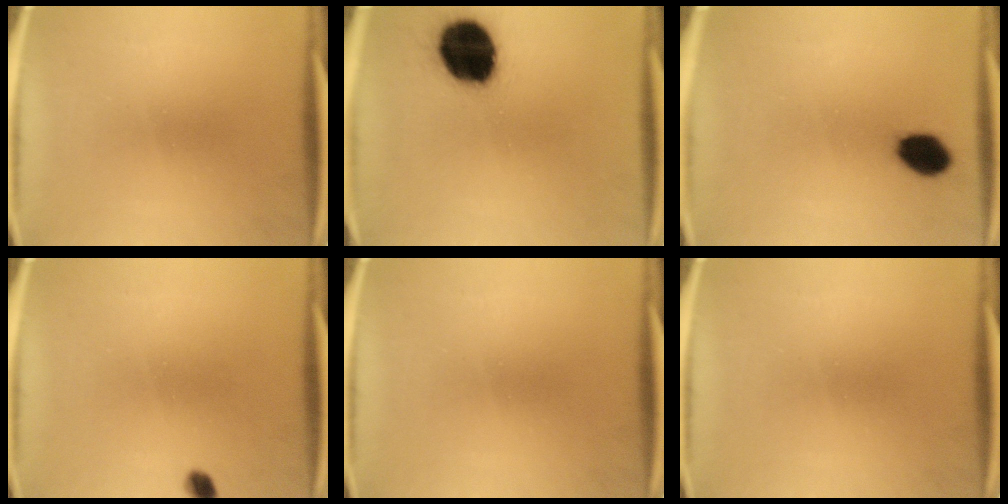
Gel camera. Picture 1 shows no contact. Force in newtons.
{"total": 19.6}
{"total": 6.7}
{"total": 1.8}
{"total": 0.0}
{"total": 0.0}